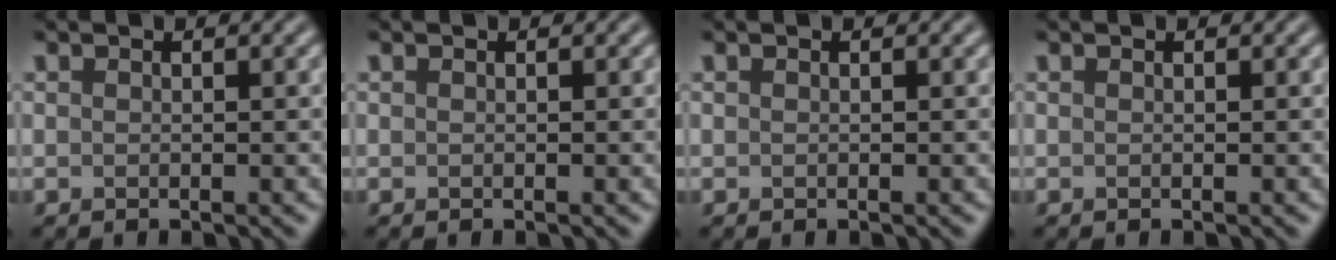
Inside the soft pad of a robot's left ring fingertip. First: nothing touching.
{"total": 0.0}
{"total": 0.0}
{"total": 0.0}